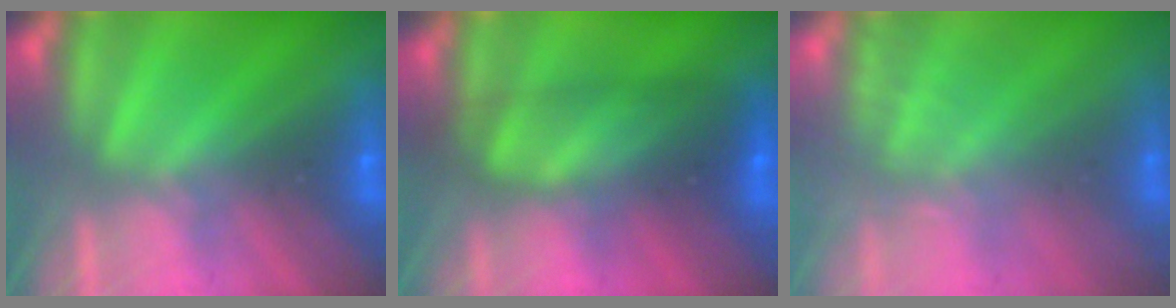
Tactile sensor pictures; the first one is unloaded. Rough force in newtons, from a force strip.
{"total": 9.8}
{"total": 2.0}